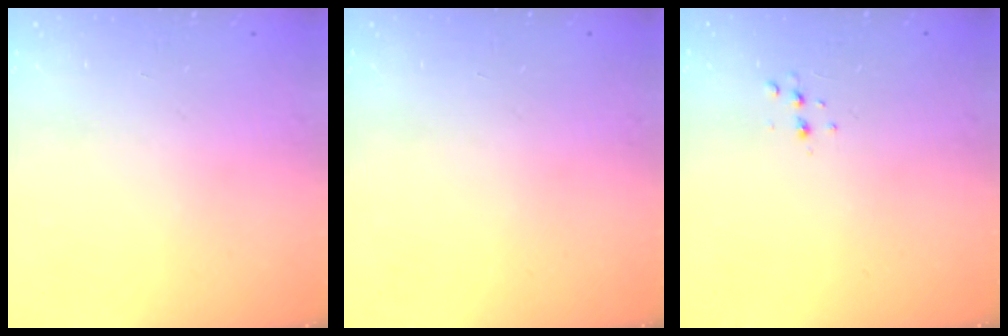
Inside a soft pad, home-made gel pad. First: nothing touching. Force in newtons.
{"total": 0.0}
{"total": 3.1, "press": 3.0, "slide": 0.6}